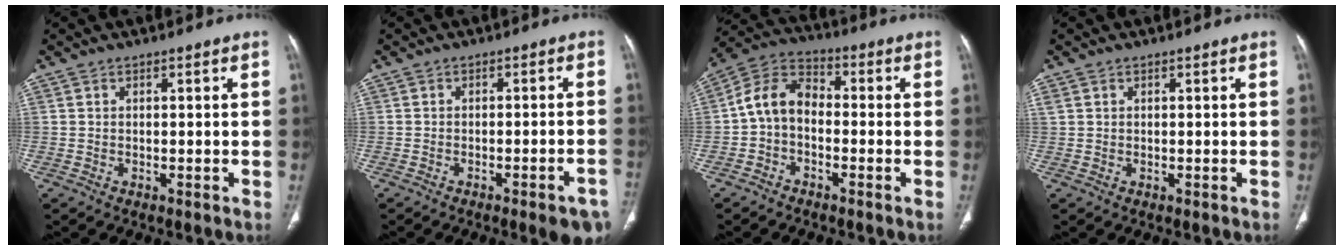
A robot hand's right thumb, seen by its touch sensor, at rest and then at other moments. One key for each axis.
{"total": 7.5, "fx": -4.8, "fy": 1.4, "fz": 5.6, "tx": -0.055, "ty": 0.019, "tz": -0.057}
{"total": 8.4, "fx": -1.4, "fy": 5.9, "fz": 5.8, "tx": -0.096, "ty": 0.033, "tz": -0.043}
{"total": 0.9, "fx": 0.4, "fy": 0.7, "fz": 0.2, "tx": -0.003, "ty": 0.009, "tz": 0.010}